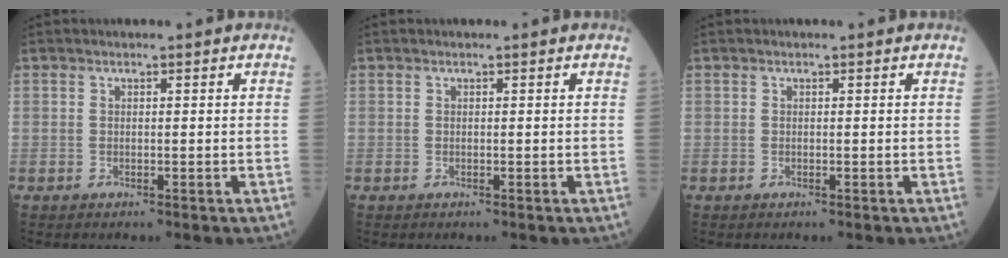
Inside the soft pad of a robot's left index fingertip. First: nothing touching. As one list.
[{"total": 0.0}, {"total": 0.0}]